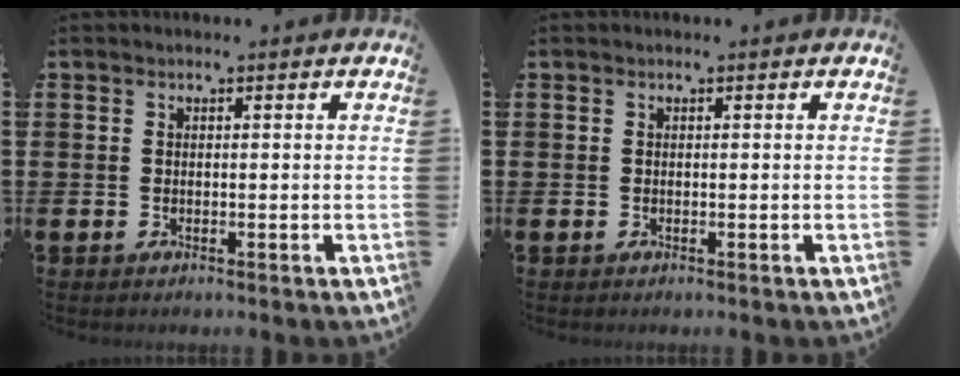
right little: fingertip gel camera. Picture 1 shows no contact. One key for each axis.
{"total": 0.0}